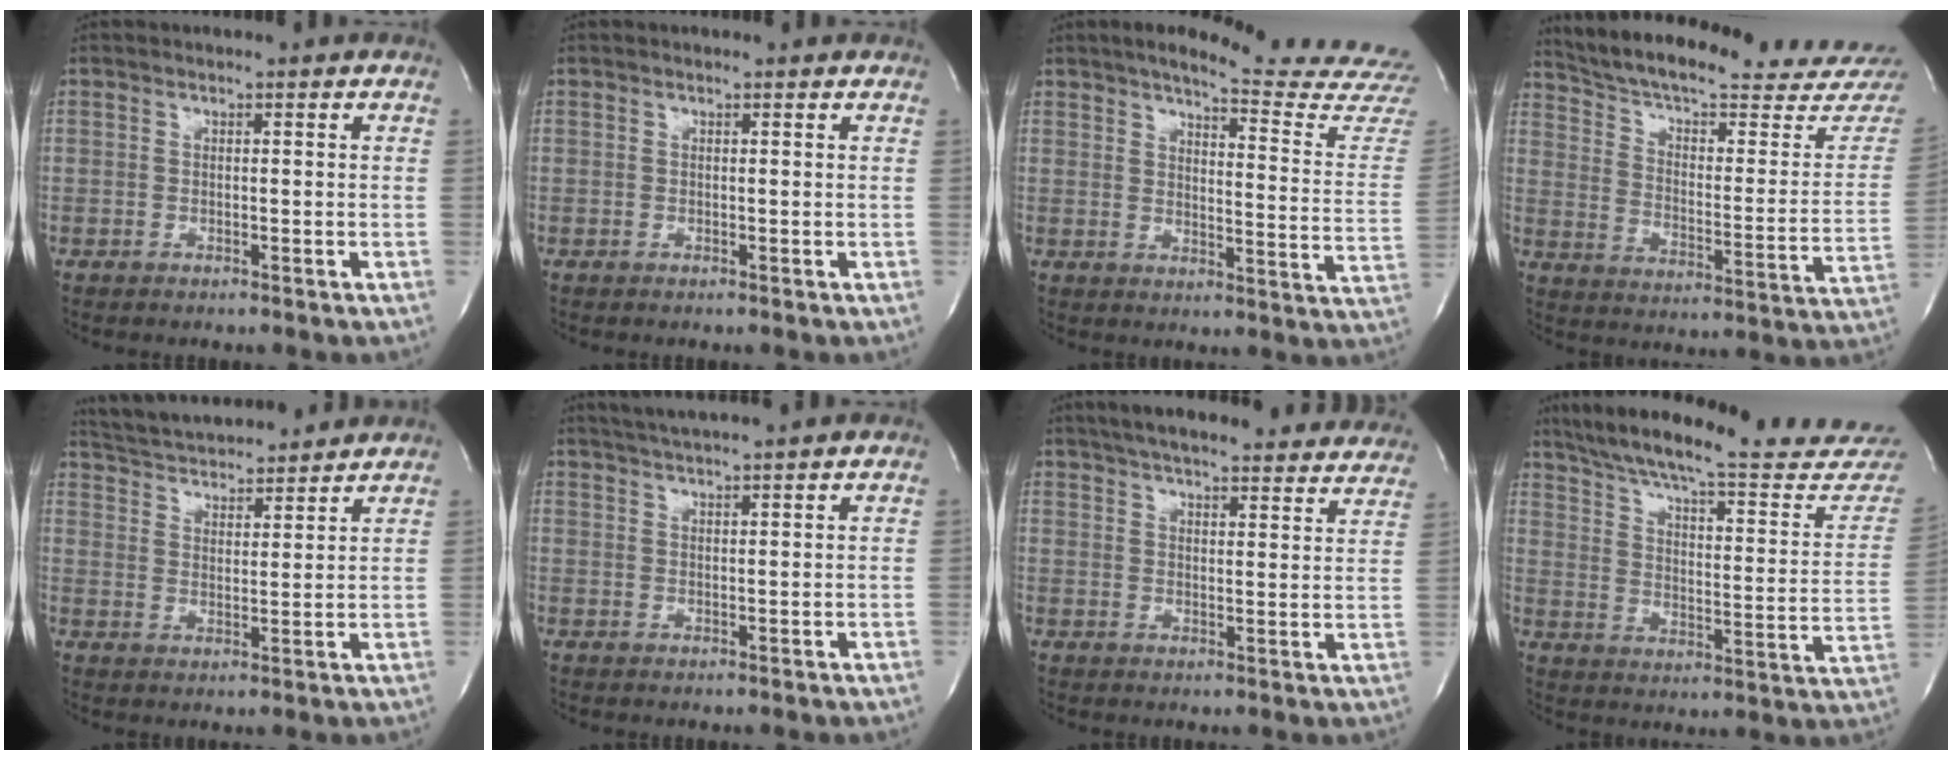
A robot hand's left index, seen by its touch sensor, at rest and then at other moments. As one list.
[{"total": 0.9, "force": [0.9, 0.1, 0.1], "torque": [-0.007, -0.001, 0.004]}, {"total": 20.1, "force": [18.9, -0.3, 6.7], "torque": [-0.086, -0.115, 0.212]}, {"total": 27.3, "force": [25.1, 3.7, 10.1], "torque": [-0.156, -0.078, 0.328]}, {"total": 14.2, "force": [13.4, 2.0, 4.3], "torque": [-0.080, 0.026, 0.213]}, {"total": 5.5, "force": [5.0, -0.9, 2.3], "torque": [-0.042, 0.020, 0.083]}, {"total": 28.8, "force": [25.9, 5.1, 11.5], "torque": [-0.187, -0.024, 0.314]}, {"total": 30.5, "force": [27.3, 3.5, 13.2], "torque": [-0.206, -0.080, 0.351]}]